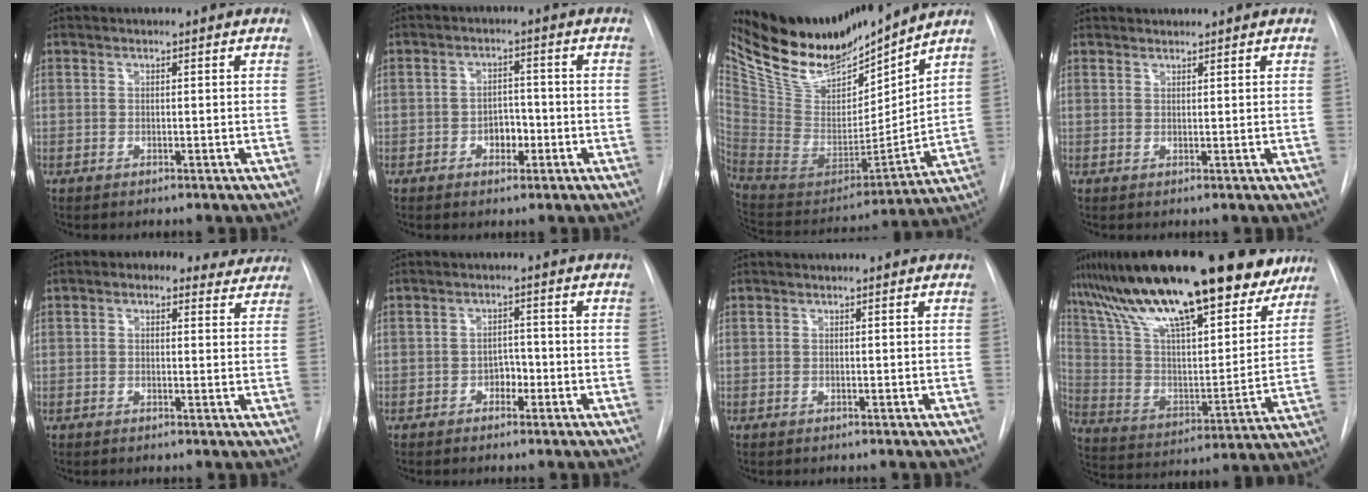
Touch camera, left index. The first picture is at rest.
{"total": 3.3, "force": [-1.3, 2.2, 2.2], "torque": [-0.026, 0.007, -0.019]}
{"total": 20.3, "force": [18.0, 5.2, 7.7], "torque": [-0.146, -0.024, 0.329]}
{"total": 1.7, "force": [1.7, 0.2, 0.0], "torque": [-0.004, 0.017, 0.034]}
{"total": 6.4, "force": [4.7, 3.5, 2.6], "torque": [-0.023, 0.021, 0.053]}
{"total": 2.3, "force": [-1.2, 1.5, 1.3], "torque": [-0.013, 0.008, -0.019]}
{"total": 0.0}
{"total": 30.5, "force": [22.1, 8.1, 19.4], "torque": [-0.324, 0.027, 0.351]}